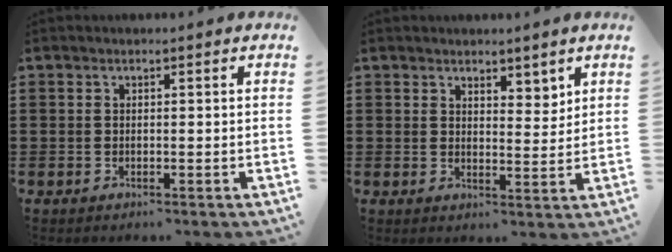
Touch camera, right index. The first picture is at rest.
{"total": 3.5, "force": [3.1, 1.5, 0.7], "torque": [-0.014, -0.001, 0.056]}